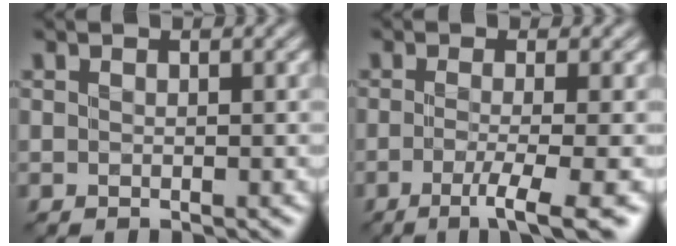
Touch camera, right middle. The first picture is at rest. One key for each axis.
{"total": 4.4, "fx": -1.8, "fy": 0.7, "fz": 4.0, "tx": -0.062, "ty": -0.006, "tz": -0.037}